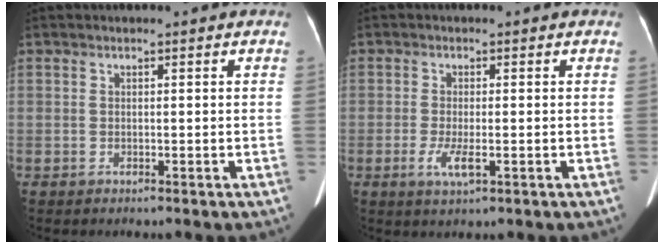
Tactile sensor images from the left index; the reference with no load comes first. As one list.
[{"total": 3.2, "force": [-1.2, 0.8, 2.8], "torque": [-0.065, -0.009, -0.020]}]